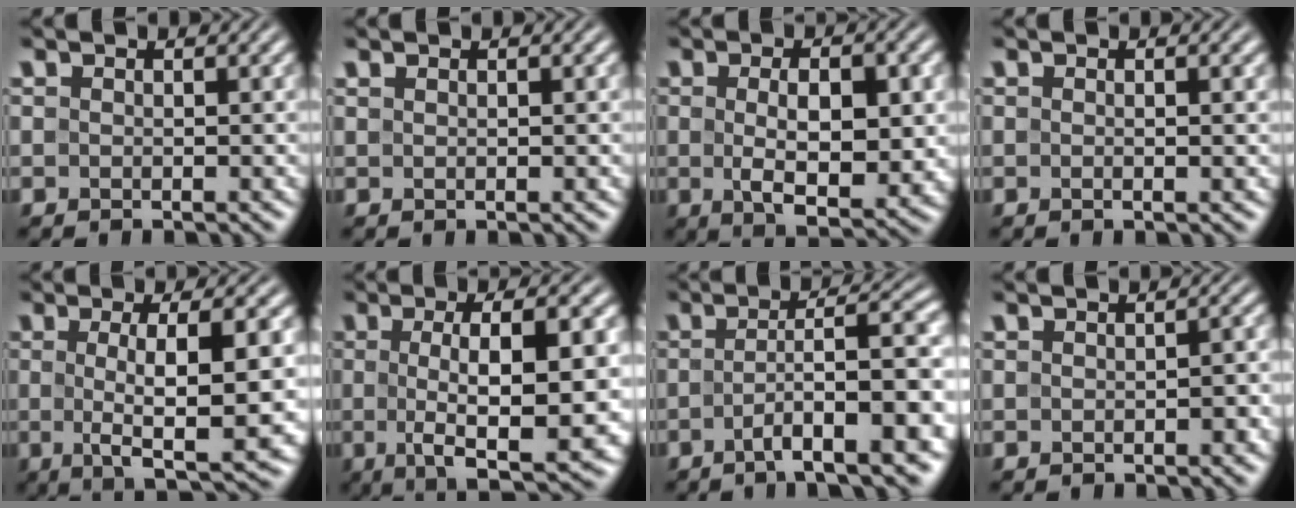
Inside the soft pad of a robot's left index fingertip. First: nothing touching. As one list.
[{"total": 0.6, "force": [0.3, 0.2, 0.5], "torque": [-0.009, 0.003, 0.004]}, {"total": 7.2, "force": [0.1, 3.2, 6.4], "torque": [-0.100, -0.007, 0.007]}, {"total": 1.4, "force": [0.1, 0.3, 1.4], "torque": [-0.020, 0.001, -0.001]}, {"total": 8.6, "force": [-0.3, 2.1, 8.3], "torque": [-0.120, -0.001, -0.007]}, {"total": 10.5, "force": [-0.6, 3.0, 10.1], "torque": [-0.144, -0.004, -0.011]}, {"total": 9.6, "force": [-2.8, 2.2, 9.0], "torque": [-0.119, 0.010, -0.045]}, {"total": 1.5, "force": [-0.4, 0.6, 1.3], "torque": [-0.017, 0.004, -0.004]}]